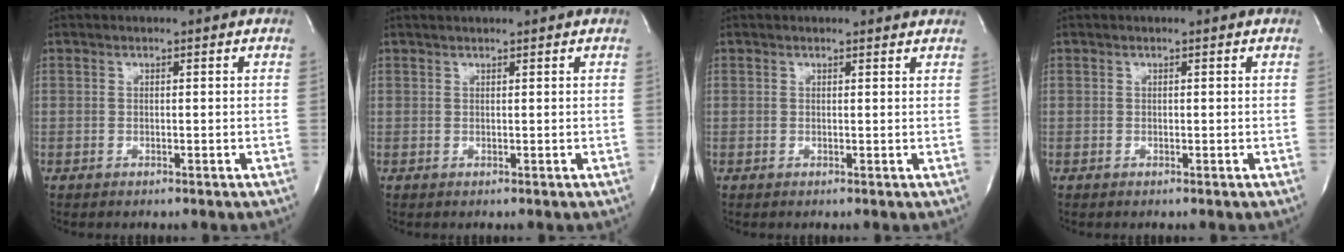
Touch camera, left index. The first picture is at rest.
{"total": 1.9, "force": [1.8, 0.0, 0.7], "torque": [-0.009, 0.018, 0.032]}
{"total": 2.3, "force": [2.3, 0.5, 0.2], "torque": [-0.010, -0.002, 0.017]}
{"total": 0.0}